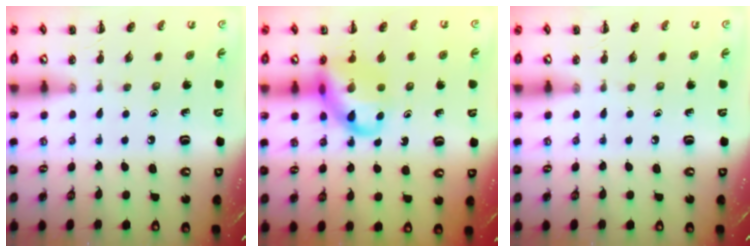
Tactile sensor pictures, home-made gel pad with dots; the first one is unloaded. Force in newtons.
{"total": 13.6, "press": 13.1, "slide": 3.4}
{"total": 0.0}